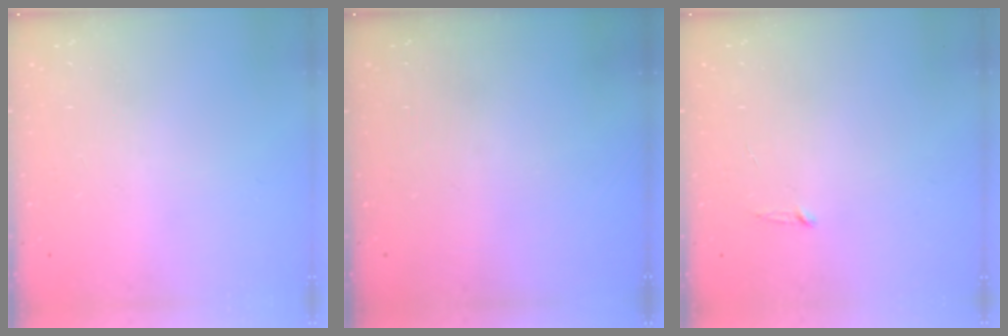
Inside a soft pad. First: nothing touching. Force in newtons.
{"total": 0.0}
{"total": 2.5, "press": 2.5, "slide": 0.2}